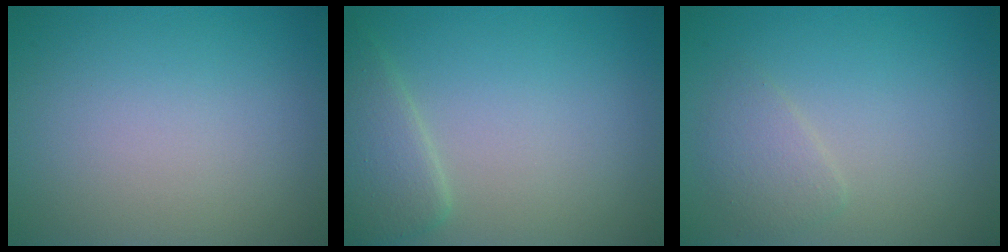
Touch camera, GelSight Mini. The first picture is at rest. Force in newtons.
{"total": 3.0, "press": 2.9, "slide": 0.2}
{"total": 1.7, "press": 1.7, "slide": 0.1}